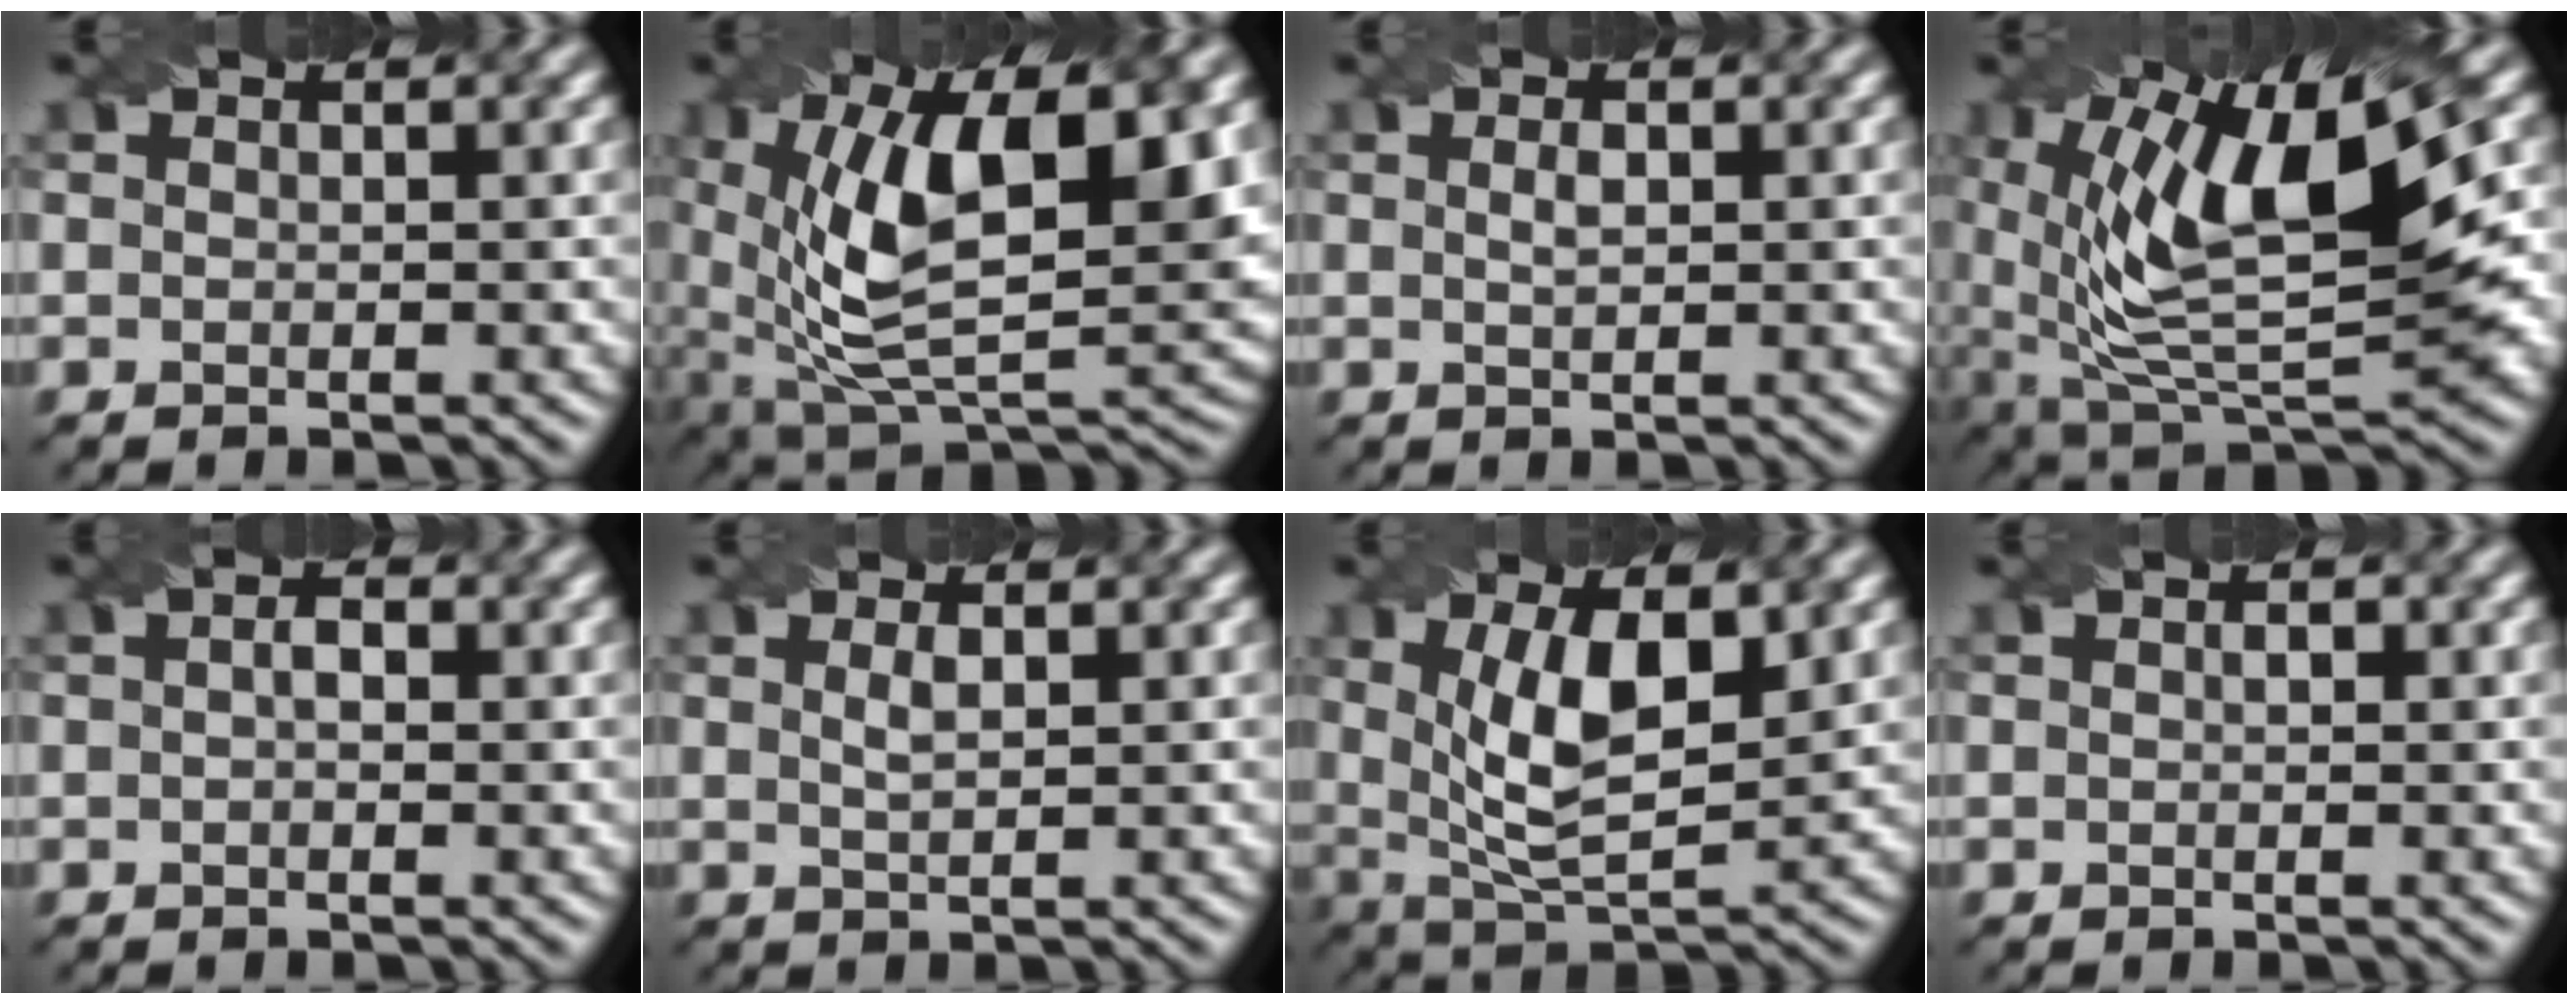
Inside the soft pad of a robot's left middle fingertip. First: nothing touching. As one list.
[{"total": 15.4, "force": [3.7, 7.7, 12.9], "torque": [-0.220, -0.003, 0.062]}, {"total": 1.2, "force": [0.3, 0.5, 1.0], "torque": [-0.023, 0.001, 0.008]}, {"total": 13.0, "force": [3.0, 5.2, 11.6], "torque": [-0.205, -0.003, 0.052]}, {"total": 1.6, "force": [0.3, 0.9, 1.3], "torque": [-0.017, -0.001, -0.005]}, {"total": 1.4, "force": [0.5, 0.5, 1.2], "torque": [-0.025, 0.001, 0.012]}, {"total": 7.8, "force": [1.7, 3.1, 7.0], "torque": [-0.136, -0.005, 0.030]}, {"total": 0.6, "force": [0.0, 0.3, 0.5], "torque": [-0.008, 0.000, 0.000]}]